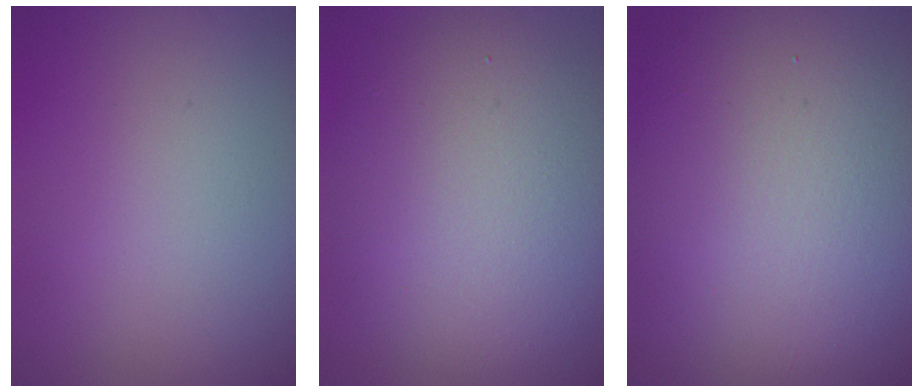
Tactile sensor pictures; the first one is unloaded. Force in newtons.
{"total": 9.6, "press": 9.6, "slide": 0.5}
{"total": 15.3, "press": 15.3, "slide": 0.8}